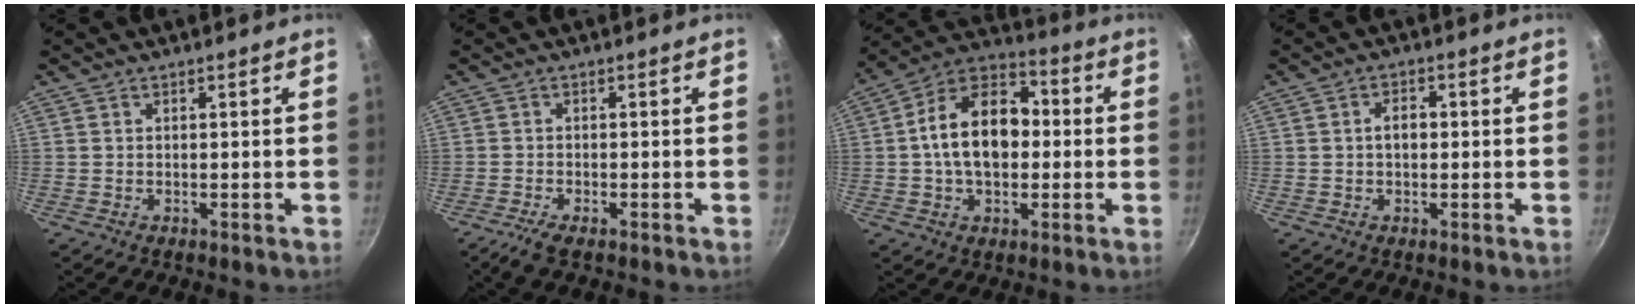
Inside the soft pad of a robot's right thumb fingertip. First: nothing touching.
{"total": 3.0, "force": [-2.1, 0.7, 2.0], "torque": [-0.052, 0.008, -0.043]}
{"total": 16.7, "force": [0.2, 11.1, 12.5], "torque": [-0.174, 0.036, -0.014]}
{"total": 3.2, "force": [0.0, 2.1, 2.4], "torque": [-0.029, 0.013, -0.001]}